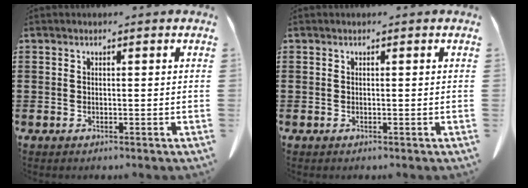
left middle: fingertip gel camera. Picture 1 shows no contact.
{"total": 0.0}